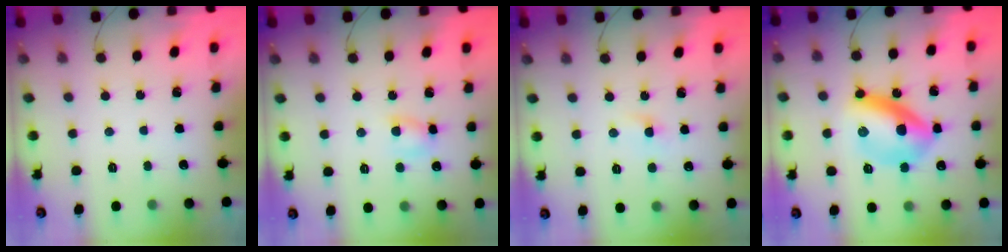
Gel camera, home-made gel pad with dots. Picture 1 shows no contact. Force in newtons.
{"total": 4.3, "press": 4.3, "slide": 0.7}
{"total": 1.5, "press": 1.2, "slide": 0.8}
{"total": 14.5, "press": 14.5, "slide": 0.8}